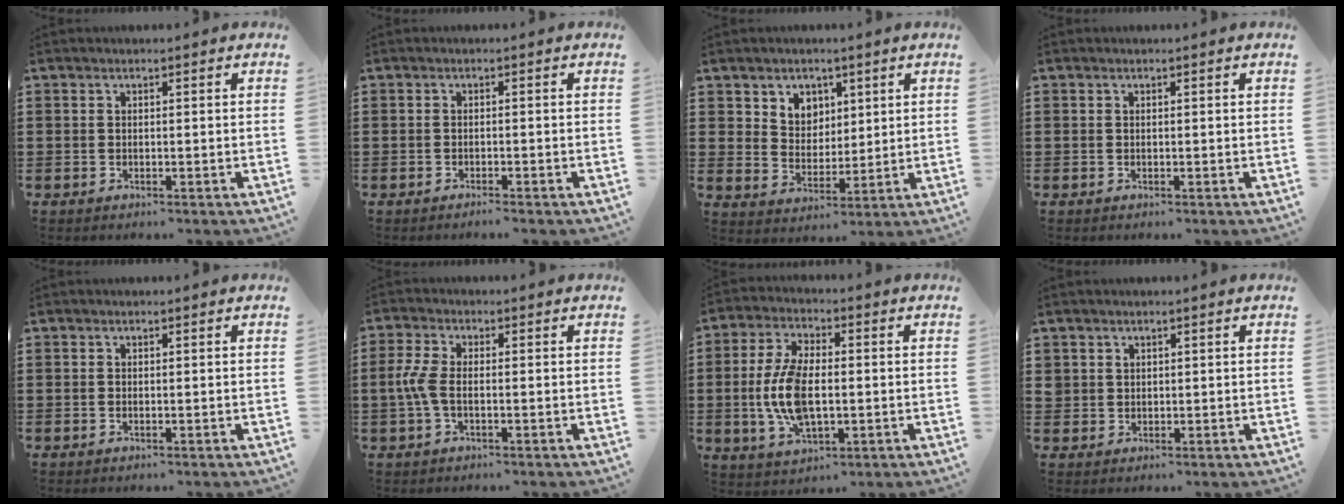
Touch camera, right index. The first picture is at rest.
{"total": 1.0, "force": [-1.0, -0.1, 0.3], "torque": [-0.007, -0.002, -0.019]}
{"total": 4.9, "force": [3.0, 3.9, 0.4], "torque": [-0.022, 0.003, 0.053]}
{"total": 0.0}
{"total": 0.0}
{"total": 4.4, "force": [-0.7, 1.8, 4.0], "torque": [-0.109, -0.010, -0.022]}
{"total": 9.6, "force": [-0.9, 4.5, 8.4], "torque": [-0.196, -0.008, -0.022]}
{"total": 1.7, "force": [1.0, 1.3, 0.1], "torque": [-0.007, 0.007, 0.019]}